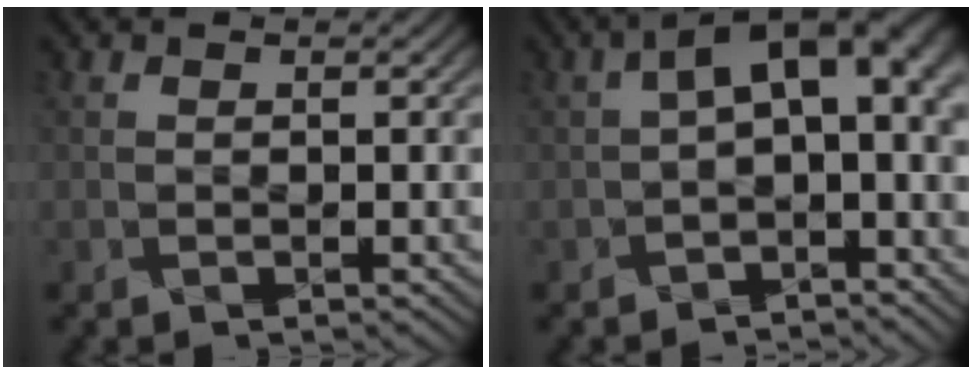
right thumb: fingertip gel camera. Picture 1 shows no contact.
{"total": 8.4, "force": [0.2, 4.6, 7.0], "torque": [-0.101, 0.005, 0.008]}